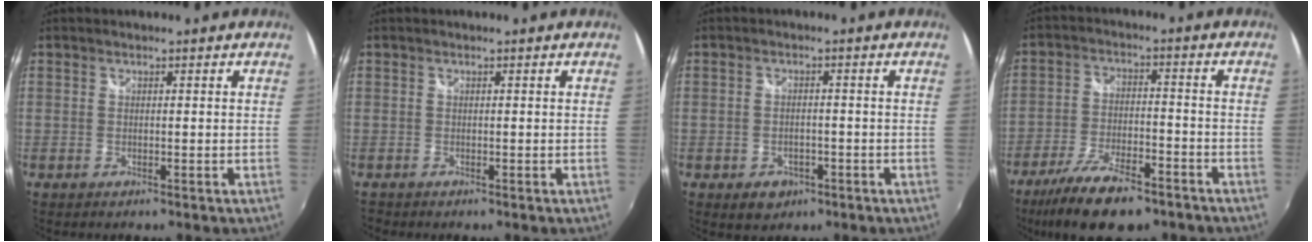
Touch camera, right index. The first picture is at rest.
{"total": 0.9, "force": [-0.6, 0.7, -0.1], "torque": [-0.003, 0.001, -0.012]}
{"total": 4.5, "force": [-2.2, 3.4, 2.1], "torque": [-0.047, -0.002, -0.023]}
{"total": 15.1, "force": [-11.1, 5.1, 9.0], "torque": [-0.192, -0.032, -0.185]}